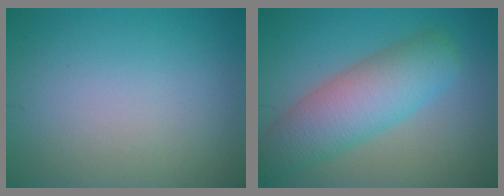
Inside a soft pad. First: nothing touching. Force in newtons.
{"total": 6.9, "press": 6.9, "slide": 0.2}